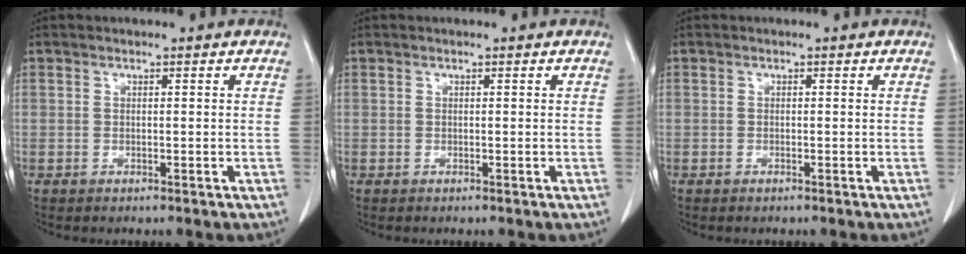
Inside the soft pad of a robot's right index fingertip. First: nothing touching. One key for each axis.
{"total": 0.0}
{"total": 0.0}